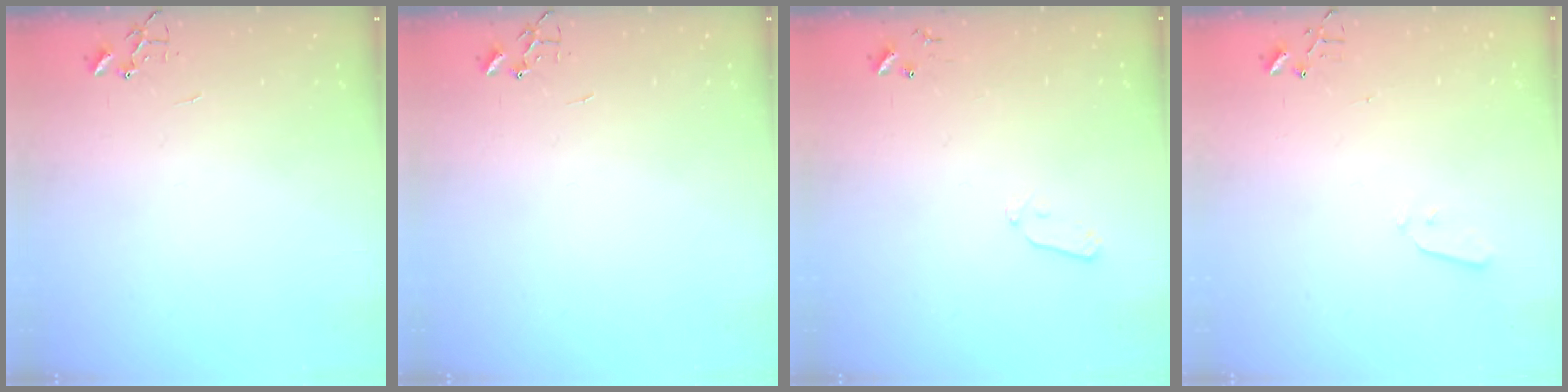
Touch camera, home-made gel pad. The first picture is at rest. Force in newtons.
{"total": 0.0}
{"total": 6.0, "press": 5.9, "slide": 1.0}
{"total": 2.9, "press": 2.8, "slide": 0.8}